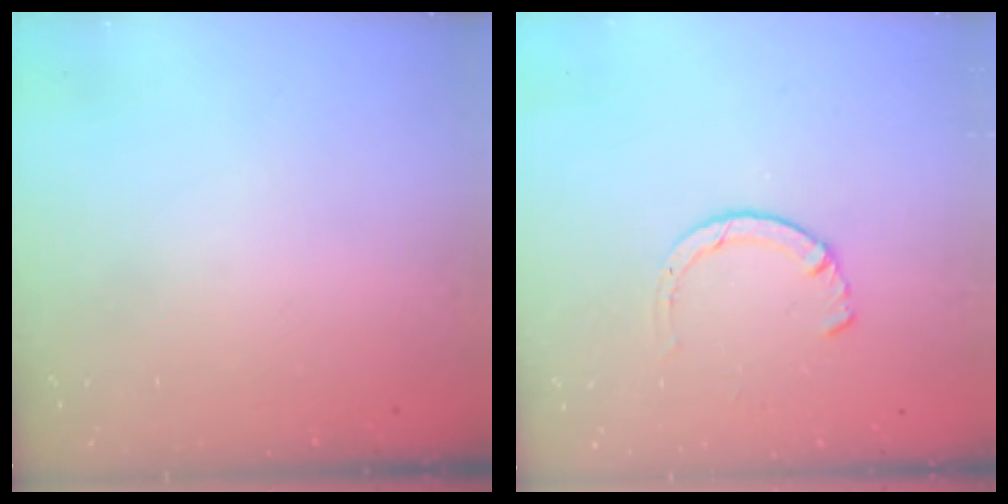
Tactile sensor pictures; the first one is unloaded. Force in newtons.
{"total": 1.2, "press": 1.2, "slide": 0.3}